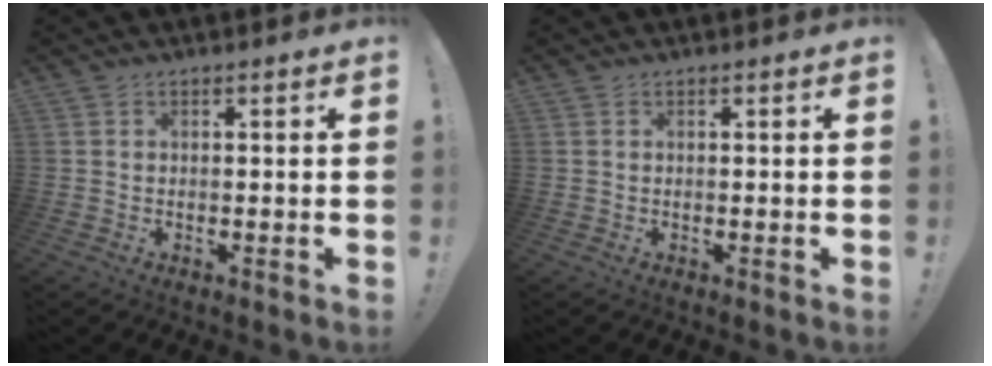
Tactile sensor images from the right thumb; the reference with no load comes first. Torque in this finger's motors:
{"motor_torque": [-0.04, 0.19, 0.01, -0.11, 0.00]}